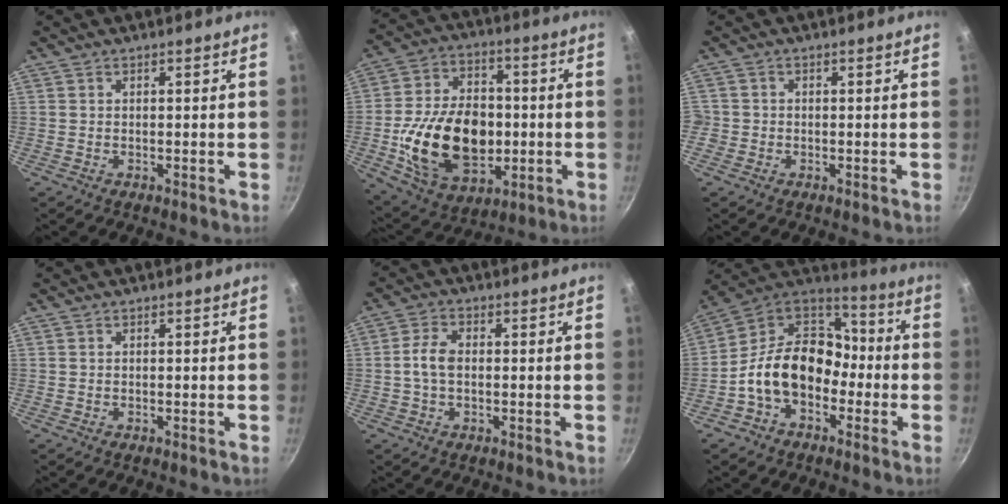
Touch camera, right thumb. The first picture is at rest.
{"total": 22.5, "force": [-2.9, 15.4, 16.2], "torque": [-0.256, 0.020, -0.038]}
{"total": 1.6, "force": [-0.6, 1.5, 0.3], "torque": [-0.001, 0.005, -0.011]}
{"total": 0.0}
{"total": 4.8, "force": [-0.1, 2.8, 3.9], "torque": [-0.082, 0.015, -0.009]}
{"total": 17.0, "force": [-4.3, 12.3, 11.0], "torque": [-0.142, 0.064, -0.096]}